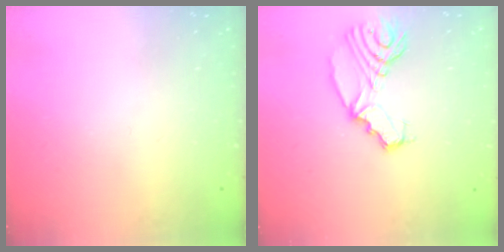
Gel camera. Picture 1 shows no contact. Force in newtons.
{"total": 10.8, "press": 10.6, "slide": 2.2}